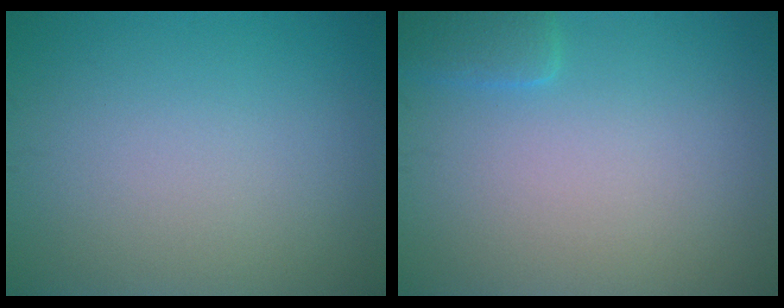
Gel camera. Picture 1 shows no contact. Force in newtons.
{"total": 1.7, "press": 1.7, "slide": 0.1}